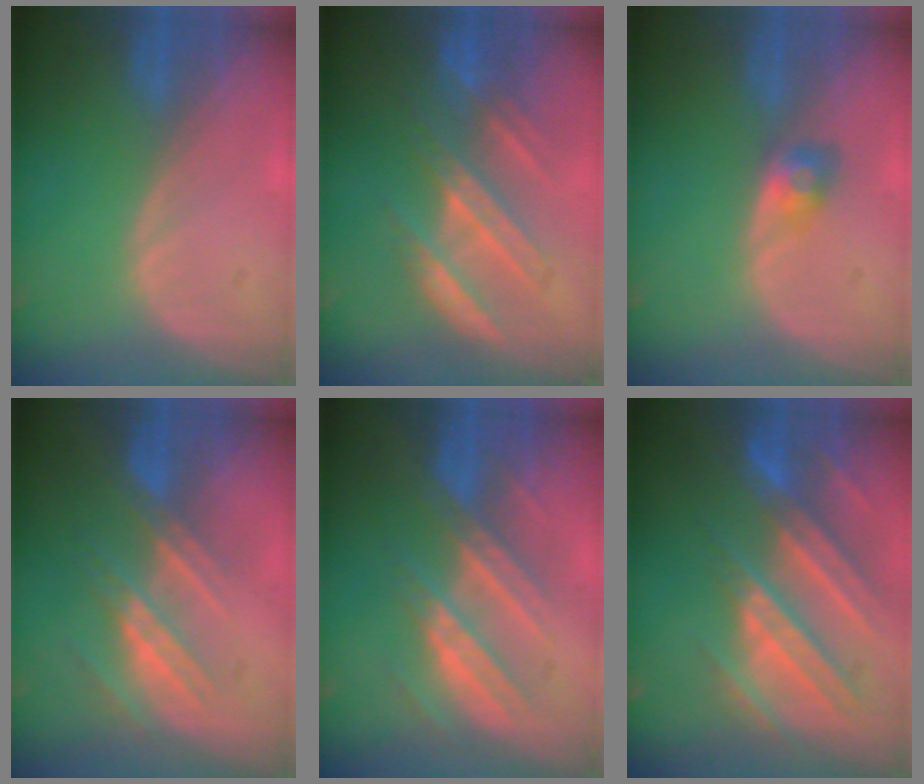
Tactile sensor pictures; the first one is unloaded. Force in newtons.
{"total": 7.1, "press": 7.1, "slide": 0.3}
{"total": 3.0, "press": 2.5, "slide": 1.5}
{"total": 7.5, "press": 6.6, "slide": 3.4}
{"total": 7.4, "press": 7.3, "slide": 1.0}
{"total": 11.1, "press": 9.8, "slide": 5.2}